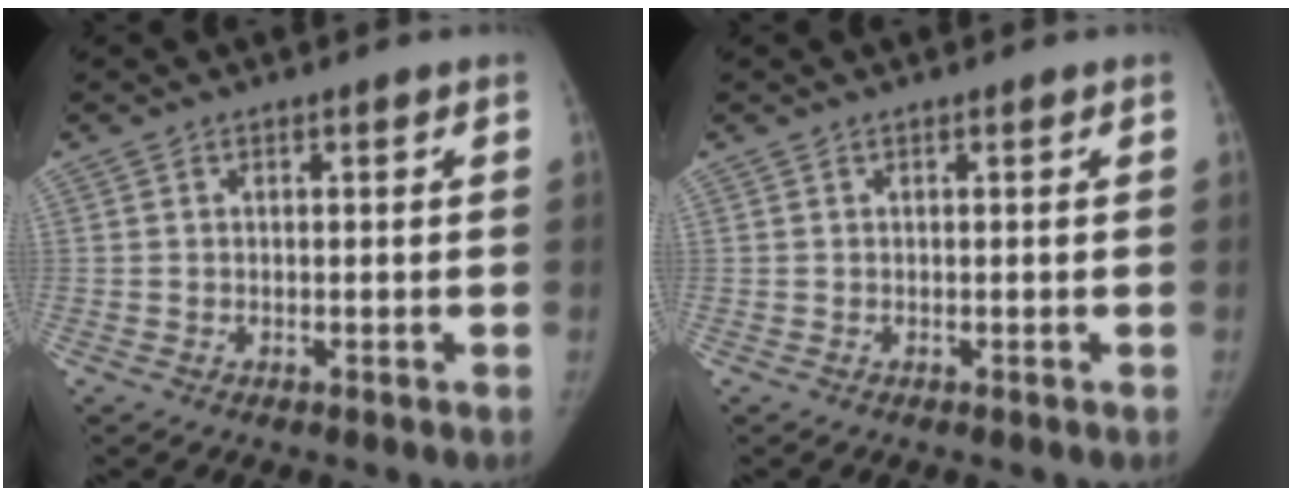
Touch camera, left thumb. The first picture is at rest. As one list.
[{"total": 0.0}]